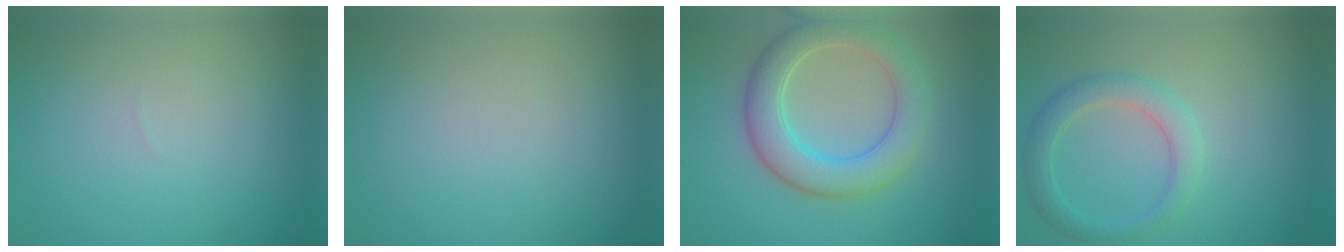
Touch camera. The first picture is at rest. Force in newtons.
{"total": 0.0}
{"total": 5.9, "press": 5.8, "slide": 0.5}
{"total": 3.1, "press": 3.1, "slide": 0.1}